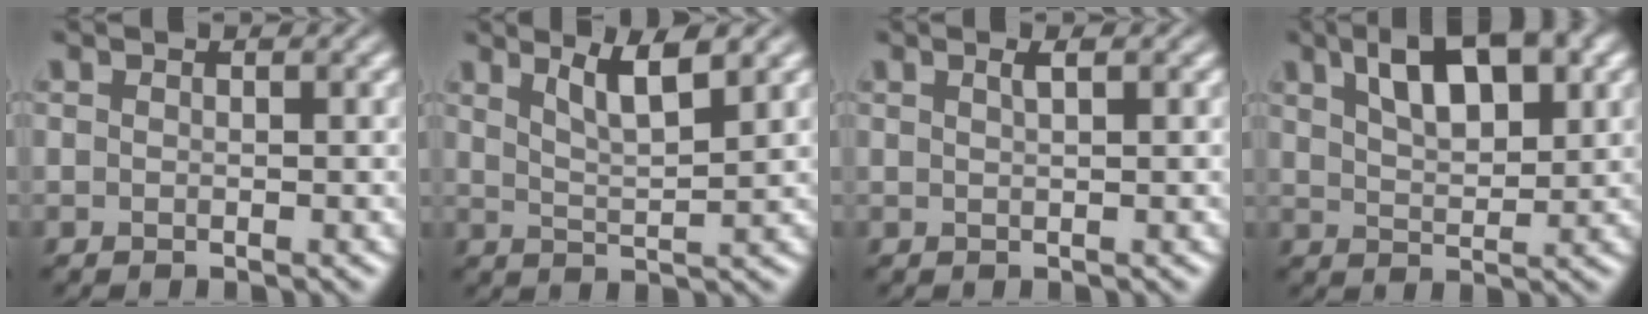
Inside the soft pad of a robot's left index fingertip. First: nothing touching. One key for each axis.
{"total": 3.8, "fx": 2.5, "fy": 0.7, "fz": 2.8, "tx": -0.040, "ty": 0.000, "tz": 0.044}
{"total": 1.1, "fx": 0.5, "fy": 0.3, "fz": 0.9, "tx": -0.011, "ty": 0.003, "tz": 0.007}
{"total": 6.9, "fx": 3.6, "fy": 2.8, "fz": 5.2, "tx": -0.085, "ty": 0.011, "tz": 0.059}